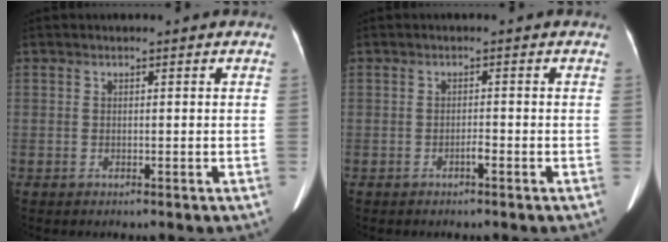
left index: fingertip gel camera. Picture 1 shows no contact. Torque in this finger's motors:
{"motor_torque": [0.13, 0.08, 0.00, 0.00]}